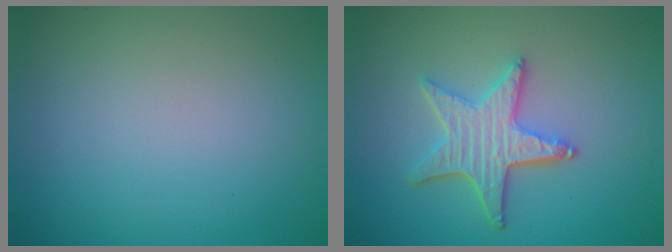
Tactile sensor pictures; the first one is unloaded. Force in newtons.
{"total": 4.3, "press": 3.7, "slide": 2.3}